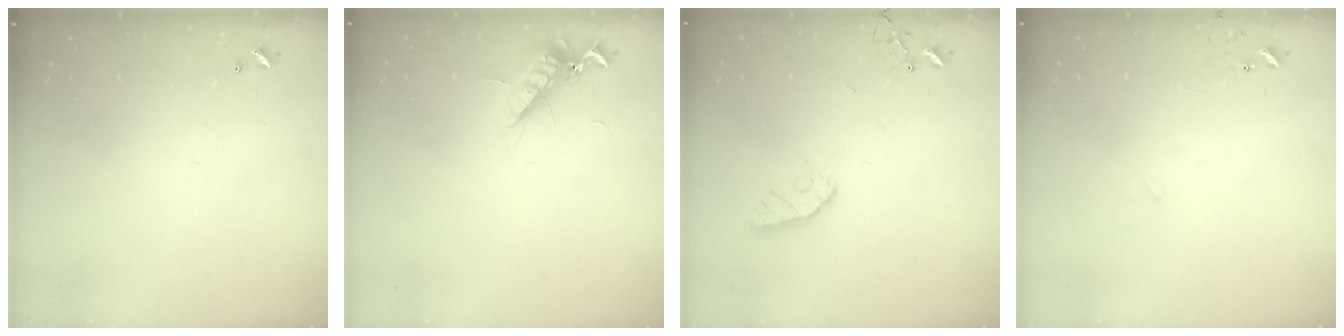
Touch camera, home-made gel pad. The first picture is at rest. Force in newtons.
{"total": 11.1, "press": 11.1, "slide": 1.3}
{"total": 8.0, "press": 8.0, "slide": 0.5}
{"total": 5.8, "press": 5.8, "slide": 0.5}